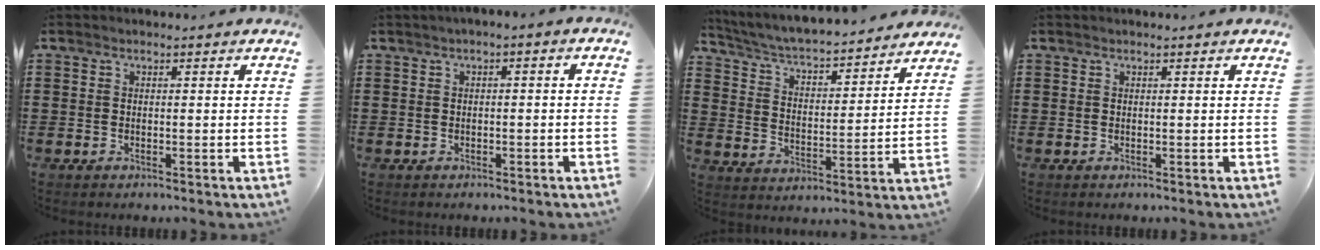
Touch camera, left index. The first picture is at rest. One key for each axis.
{"total": 1.3, "fx": -0.9, "fy": 0.4, "fz": 0.8, "tx": -0.016, "ty": 0.001, "tz": -0.020}
{"total": 4.5, "fx": 4.3, "fy": 0.2, "fz": 1.5, "tx": -0.050, "ty": -0.035, "tz": 0.065}
{"total": 0.0}